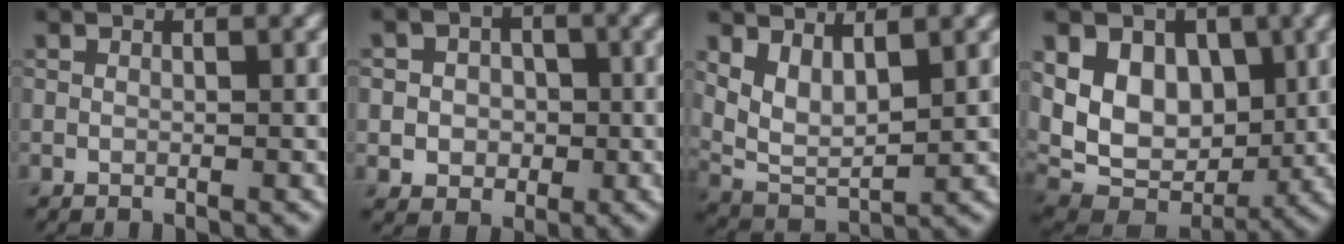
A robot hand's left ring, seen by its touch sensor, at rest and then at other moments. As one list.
[{"total": 3.8, "force": [0.0, 3.4, 1.8], "torque": [-0.015, 0.010, -0.020]}, {"total": 4.2, "force": [1.7, 1.9, 3.3], "torque": [-0.073, -0.010, 0.040]}, {"total": 9.3, "force": [1.8, 6.8, 6.2], "torque": [-0.102, -0.005, 0.025]}]